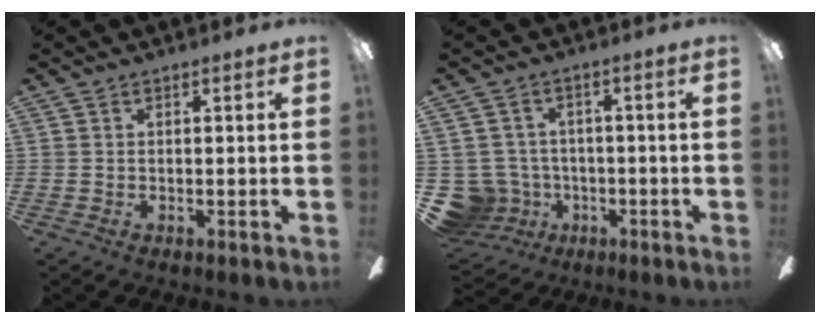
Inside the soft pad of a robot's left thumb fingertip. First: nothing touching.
{"total": 8.6, "force": [-1.9, 8.1, 2.2], "torque": [-0.097, 0.009, -0.032]}